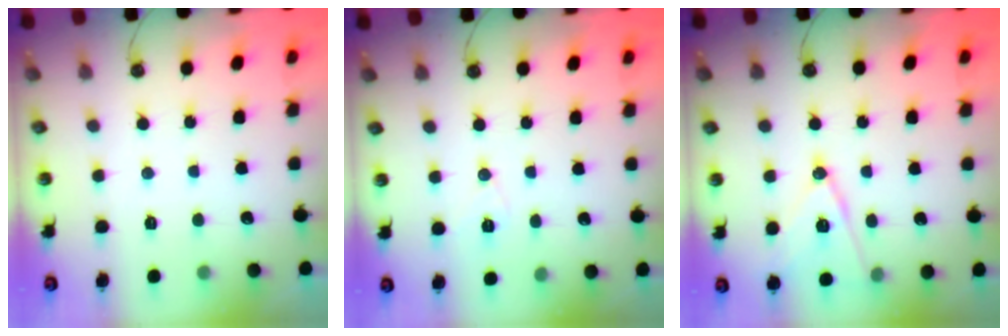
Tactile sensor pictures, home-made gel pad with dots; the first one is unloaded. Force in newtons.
{"total": 6.8, "press": 5.0, "slide": 4.5}
{"total": 12.2, "press": 11.7, "slide": 3.3}